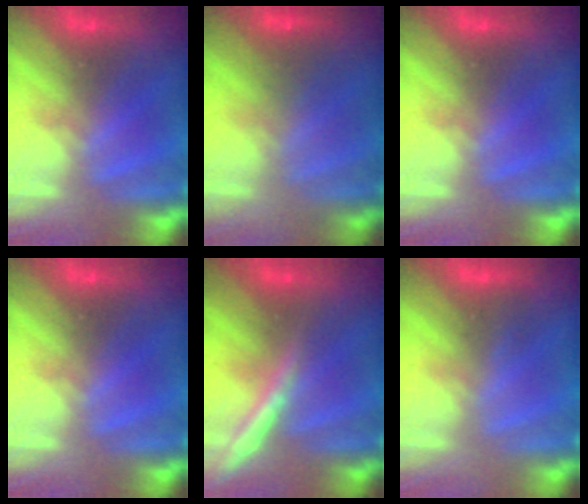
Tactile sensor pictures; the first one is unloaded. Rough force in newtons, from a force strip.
{"total": 2.4}
{"total": 0.0}
{"total": 0.0}
{"total": 3.2}
{"total": 2.9}